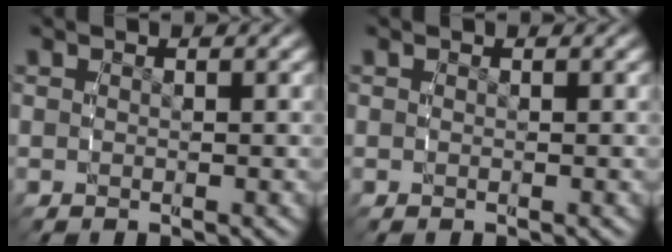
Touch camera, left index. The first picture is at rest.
{"total": 0.0}